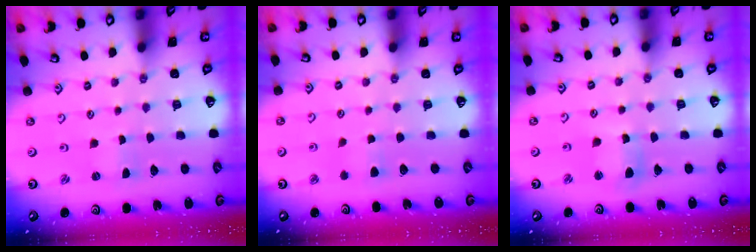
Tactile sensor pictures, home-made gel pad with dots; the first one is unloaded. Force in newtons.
{"total": 3.8, "press": 3.7, "slide": 0.8}
{"total": 6.1, "press": 6.0, "slide": 0.9}